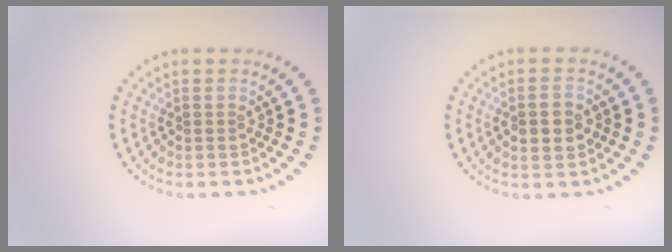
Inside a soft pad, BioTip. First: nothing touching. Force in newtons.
{"total": 3.0, "press": 3.0, "slide": 0.0}